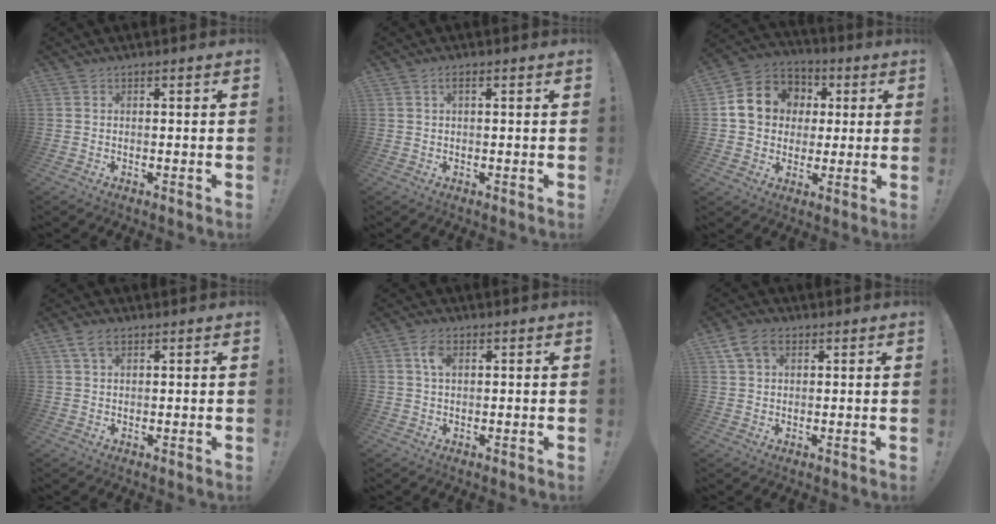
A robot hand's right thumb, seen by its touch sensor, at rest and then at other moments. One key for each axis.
{"total": 1.5, "fx": 0.3, "fy": 0.4, "fz": 1.4, "tx": -0.022, "ty": 0.000, "tz": 0.003}
{"total": 13.7, "fx": 2.5, "fy": 12.1, "fz": 5.9, "tx": -0.076, "ty": 0.002, "tz": 0.058}
{"total": 4.8, "fx": 2.5, "fy": 2.6, "fz": 3.1, "tx": -0.056, "ty": -0.003, "tz": 0.049}
{"total": 4.4, "fx": 1.6, "fy": 2.5, "fz": 3.2, "tx": -0.053, "ty": 0.001, "tz": 0.026}
{"total": 7.5, "fx": 3.4, "fy": 4.9, "fz": 4.5, "tx": -0.077, "ty": 0.001, "tz": 0.068}